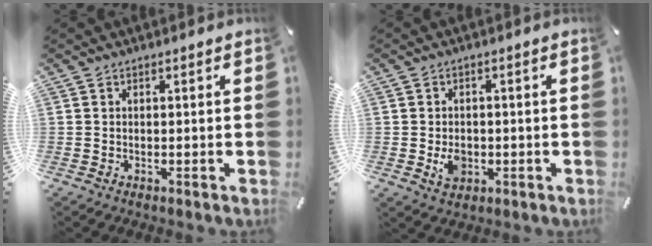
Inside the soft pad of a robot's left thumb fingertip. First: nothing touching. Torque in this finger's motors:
{"motor_torque": [0.18, 0.96, 0.32, -0.23, 0.00]}